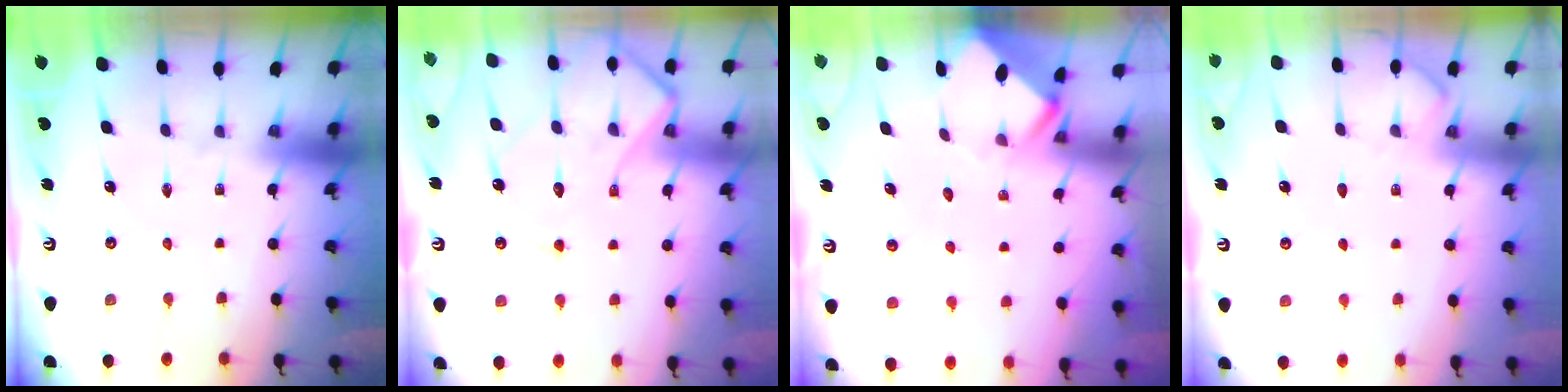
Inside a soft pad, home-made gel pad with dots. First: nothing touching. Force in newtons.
{"total": 12.3, "press": 12.3, "slide": 1.3}
{"total": 3.4, "press": 3.4, "slide": 0.1}
{"total": 2.4, "press": 2.4, "slide": 0.4}